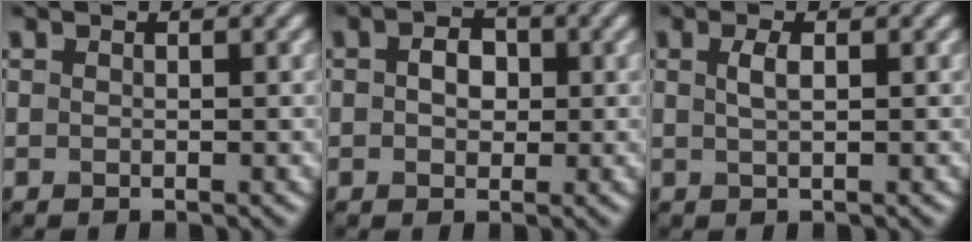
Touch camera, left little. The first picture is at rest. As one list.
[{"total": 2.7, "force": [0.2, 2.0, 1.9], "torque": [-0.034, 0.005, -0.002]}, {"total": 1.5, "force": [0.4, 0.5, 1.4], "torque": [-0.030, 0.003, 0.009]}]